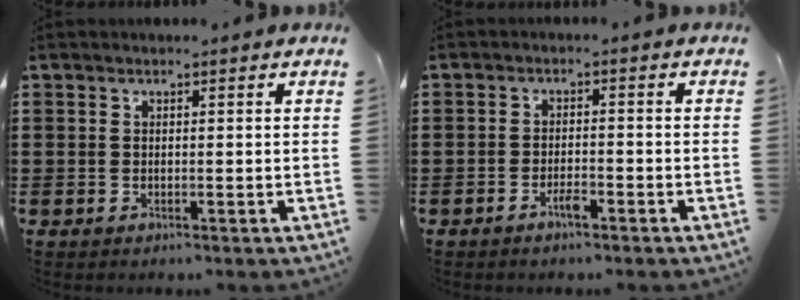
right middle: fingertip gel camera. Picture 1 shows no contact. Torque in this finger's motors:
{"motor_torque": [-0.10, -0.01, 0.00, 0.02]}